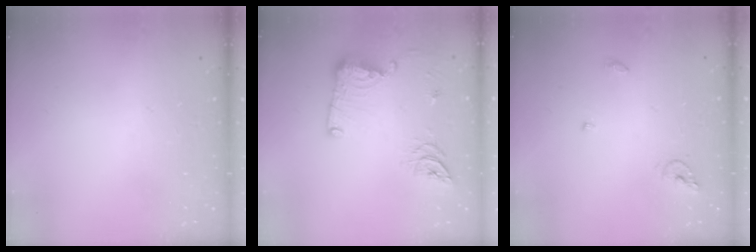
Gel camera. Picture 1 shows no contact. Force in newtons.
{"total": 14.3, "press": 14.2, "slide": 1.4}
{"total": 6.2, "press": 6.2, "slide": 0.4}